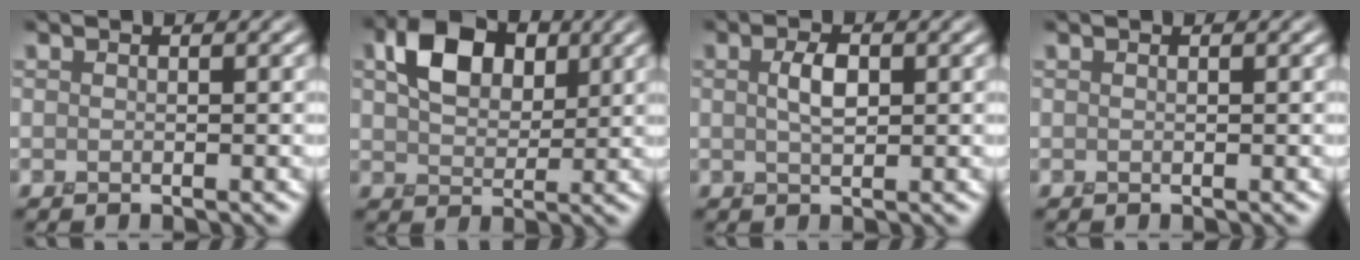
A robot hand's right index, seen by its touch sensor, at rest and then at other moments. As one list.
[{"total": 5.3, "force": [1.7, 3.7, 3.5], "torque": [-0.072, 0.004, 0.027]}, {"total": 2.0, "force": [0.4, 1.0, 1.7], "torque": [-0.043, 0.001, 0.008]}, {"total": 0.0}]